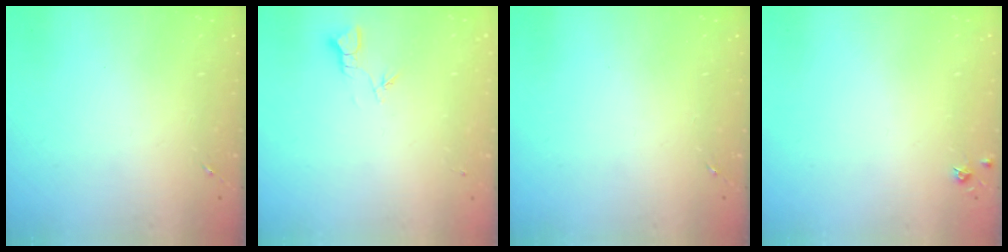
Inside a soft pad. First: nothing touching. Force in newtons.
{"total": 2.7, "press": 2.7, "slide": 0.3}
{"total": 0.0}
{"total": 3.8, "press": 3.8, "slide": 0.5}